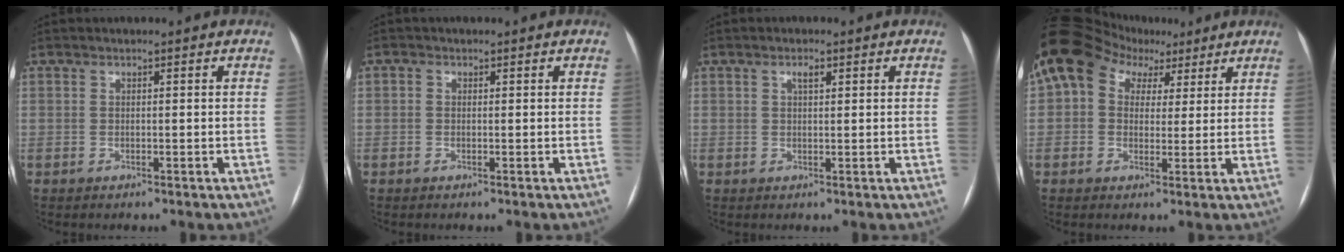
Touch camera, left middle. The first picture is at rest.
{"total": 2.5, "force": [-1.7, -1.5, -1.1], "torque": [0.019, -0.013, -0.025]}
{"total": 1.6, "force": [0.8, 0.5, 1.3], "torque": [-0.024, 0.003, 0.012]}
{"total": 8.0, "force": [3.5, 6.1, 3.9], "torque": [-0.066, 0.049, 0.066]}